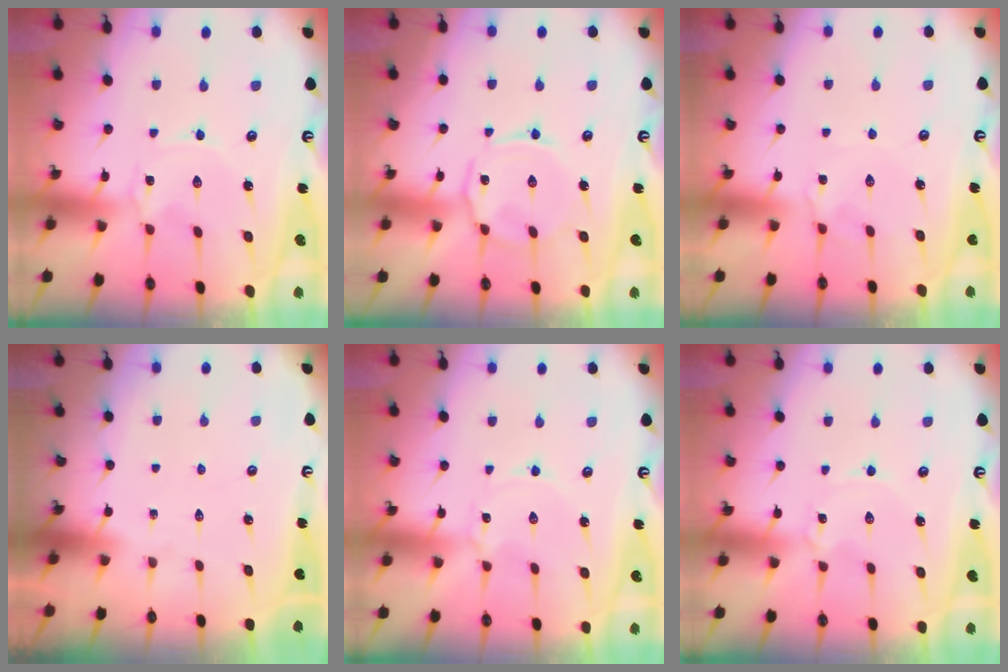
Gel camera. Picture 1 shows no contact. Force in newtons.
{"total": 6.6, "press": 6.5, "slide": 0.6}
{"total": 2.2, "press": 2.1, "slide": 0.4}
{"total": 0.0}
{"total": 1.8, "press": 1.8, "slide": 0.3}
{"total": 0.0}